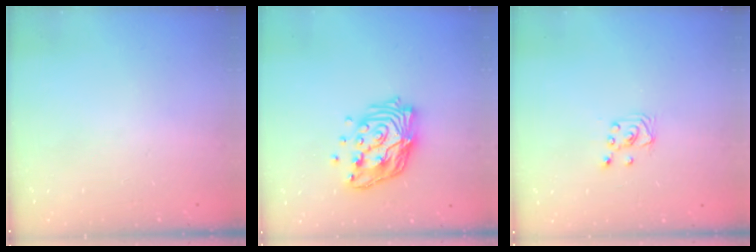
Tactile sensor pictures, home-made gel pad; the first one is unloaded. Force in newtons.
{"total": 13.7, "press": 13.6, "slide": 1.4}
{"total": 2.0, "press": 2.0, "slide": 0.2}